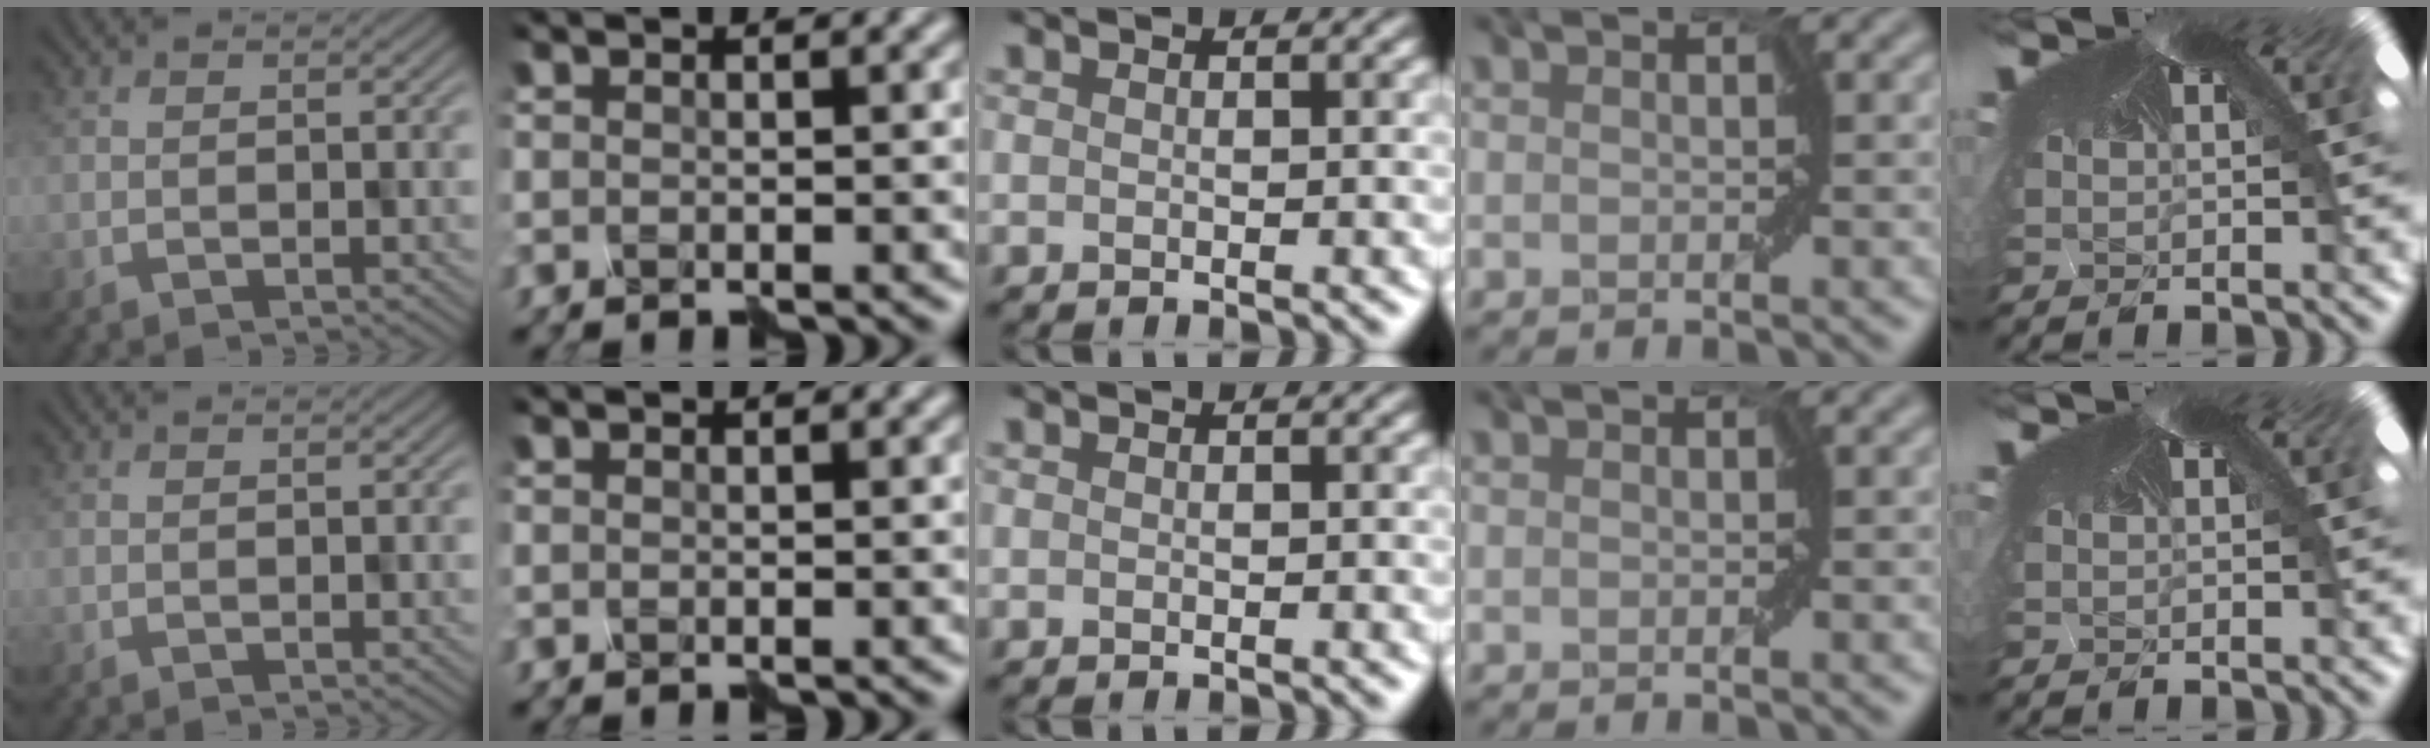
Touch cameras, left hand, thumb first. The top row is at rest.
{}